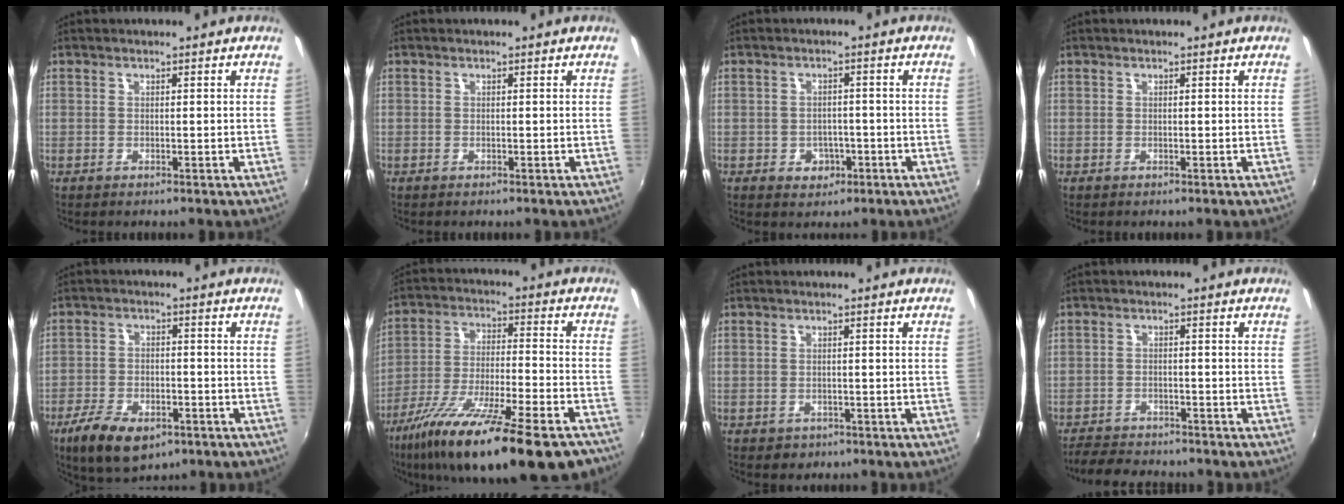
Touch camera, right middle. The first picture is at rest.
{"total": 0.0}
{"total": 4.1, "force": [-1.6, 3.5, 1.4], "torque": [-0.034, 0.002, -0.016]}
{"total": 0.0}
{"total": 12.2, "force": [-7.4, 6.0, 7.7], "torque": [-0.174, -0.027, -0.116]}
{"total": 26.4, "force": [-19.3, 5.5, 17.2], "torque": [-0.297, -0.071, -0.300]}
{"total": 2.3, "force": [-1.1, 1.9, 0.7], "torque": [-0.019, -0.005, -0.011]}
{"total": 6.8, "force": [-6.3, 2.2, 1.6], "torque": [-0.058, -0.003, -0.102]}